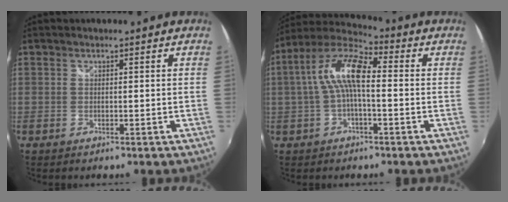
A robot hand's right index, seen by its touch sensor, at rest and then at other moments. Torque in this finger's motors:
{"motor_torque": [1.94, 0.10, 0.86, 0.21]}